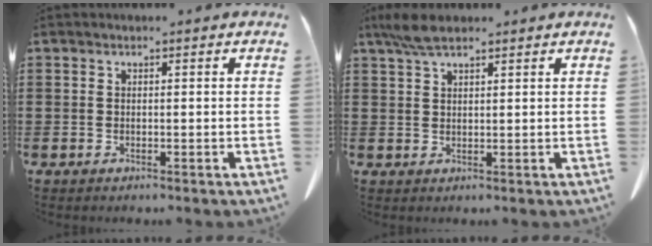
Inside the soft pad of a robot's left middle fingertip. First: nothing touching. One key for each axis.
{"total": 4.3, "fx": 2.9, "fy": 1.4, "fz": 2.9, "tx": -0.064, "ty": 0.005, "tz": 0.054}